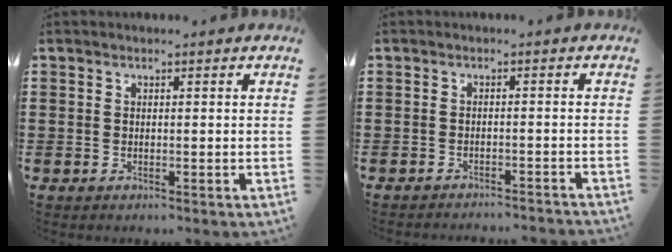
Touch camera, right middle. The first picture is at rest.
{"total": 1.8, "force": [-1.8, -0.2, 0.2], "torque": [-0.004, 0.004, -0.036]}